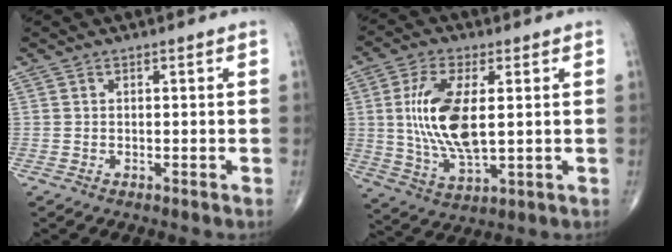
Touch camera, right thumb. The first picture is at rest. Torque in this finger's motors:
{"motor_torque": [1.04, 3.13, 1.70, 0.09, 0.20]}